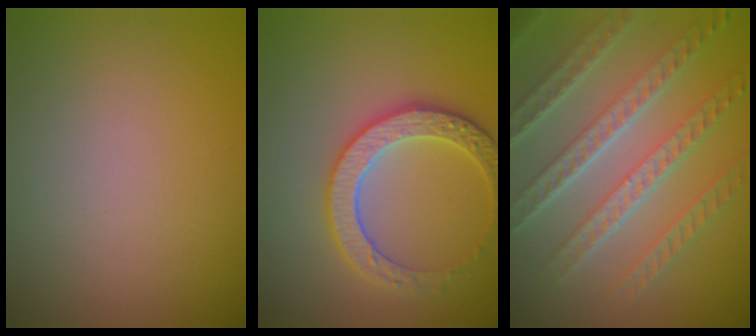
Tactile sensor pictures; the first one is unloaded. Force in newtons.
{"total": 3.9, "press": 3.9, "slide": 0.8}
{"total": 8.4, "press": 5.9, "slide": 6.0}